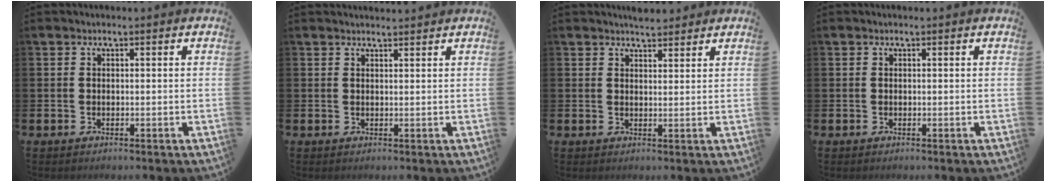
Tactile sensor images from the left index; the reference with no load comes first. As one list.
[{"total": 1.3, "force": [1.3, 0.0, 0.1], "torque": [0.008, -0.008, 0.022]}, {"total": 3.1, "force": [3.1, 0.6, -0.1], "torque": [0.007, -0.016, 0.055]}, {"total": 0.0}]